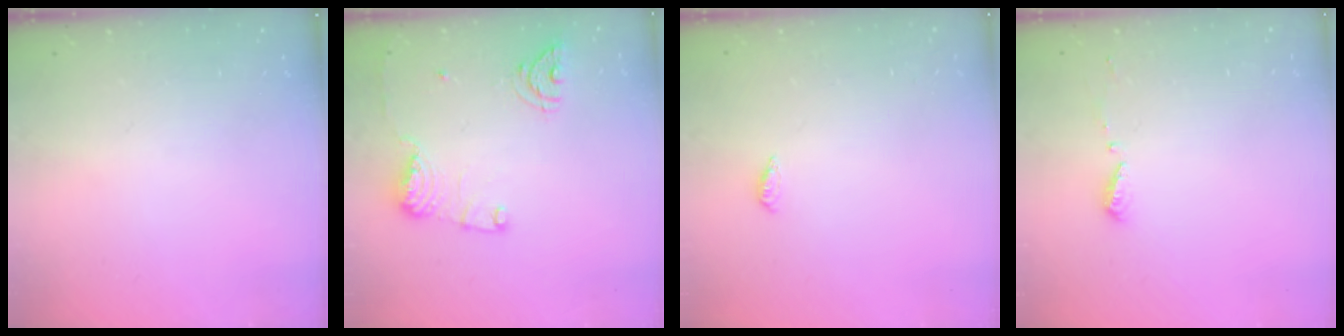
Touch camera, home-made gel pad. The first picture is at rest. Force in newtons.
{"total": 14.0, "press": 13.8, "slide": 2.7}
{"total": 2.7, "press": 2.7, "slide": 0.5}
{"total": 3.5, "press": 3.5, "slide": 0.3}